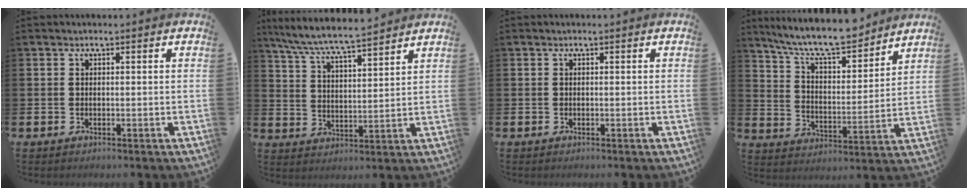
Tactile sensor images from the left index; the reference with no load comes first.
{"total": 7.3, "force": [6.9, 0.2, 2.1], "torque": [-0.071, -0.042, 0.123]}
{"total": 0.0}
{"total": 9.6, "force": [8.9, 1.7, 3.3], "torque": [-0.089, -0.061, 0.156]}